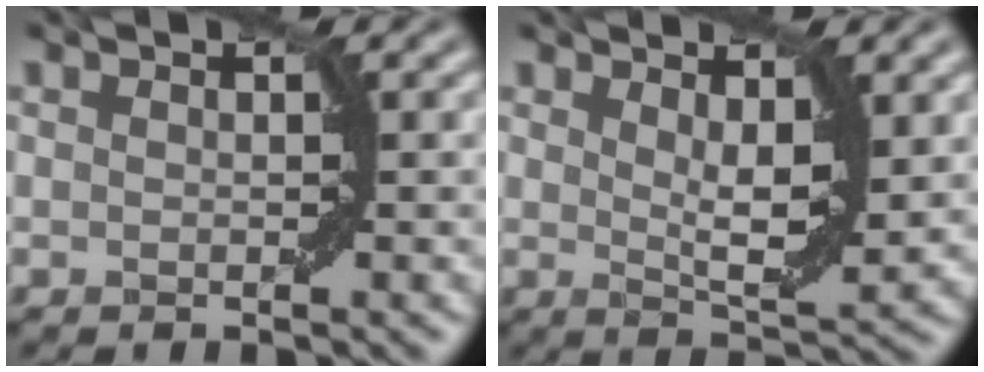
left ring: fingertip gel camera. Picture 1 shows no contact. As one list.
[{"total": 3.9, "force": [1.5, 1.1, 3.4], "torque": [-0.054, -0.010, 0.028]}]